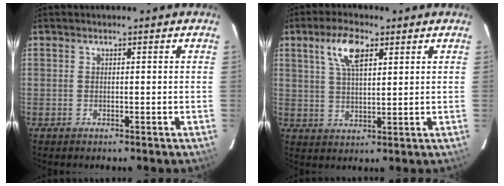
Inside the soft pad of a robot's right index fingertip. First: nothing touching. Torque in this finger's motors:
{"motor_torque": [0.76, 0.53, 0.17, 0.06]}